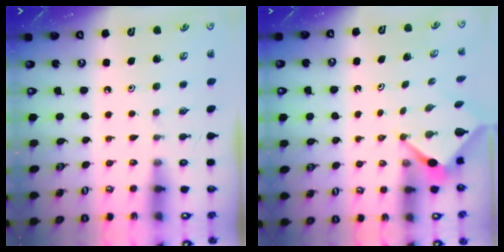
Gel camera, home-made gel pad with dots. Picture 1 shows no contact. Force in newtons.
{"total": 3.1, "press": 3.1, "slide": 0.2}